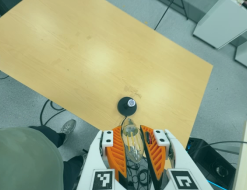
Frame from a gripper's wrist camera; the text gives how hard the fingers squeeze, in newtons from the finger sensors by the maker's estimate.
{"total": 22.8, "left": 25.3, "right": 20.4}